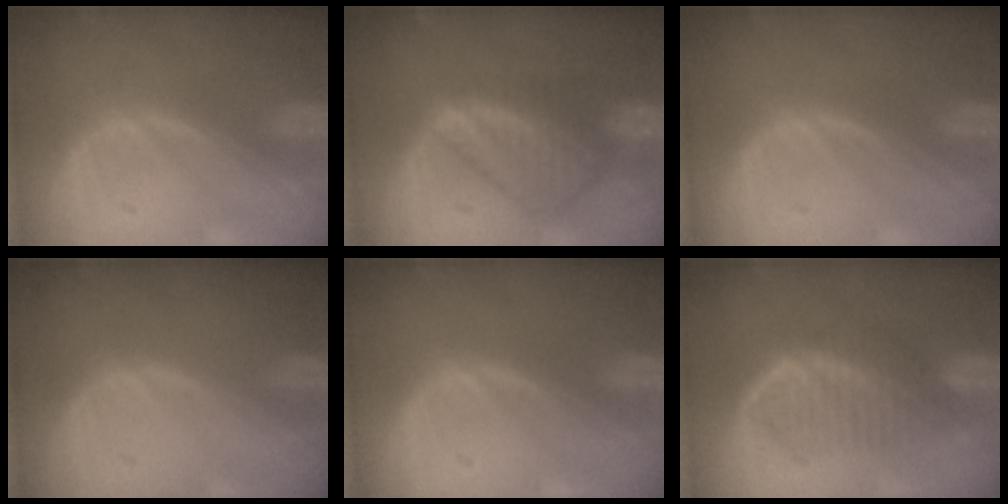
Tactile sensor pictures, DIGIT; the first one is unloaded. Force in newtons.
{"total": 8.1, "press": 7.2, "slide": 3.7}
{"total": 0.0}
{"total": 0.0}
{"total": 0.0}
{"total": 6.9, "press": 6.1, "slide": 3.3}